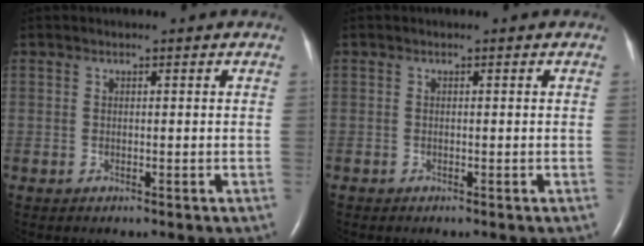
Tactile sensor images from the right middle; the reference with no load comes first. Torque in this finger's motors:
{"motor_torque": [-0.14, 0.03, -0.03, -0.01]}